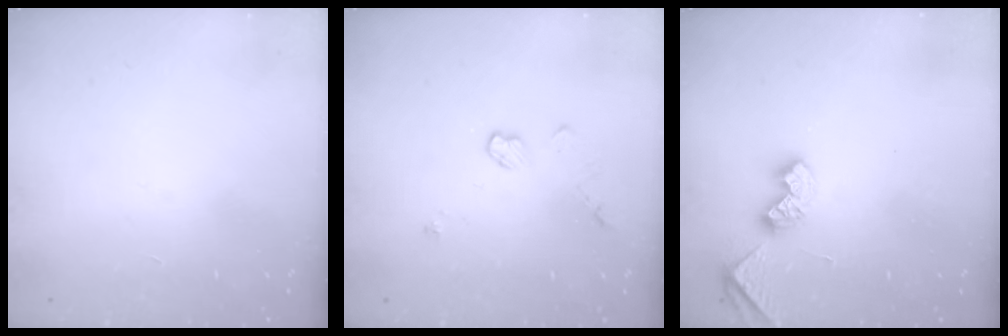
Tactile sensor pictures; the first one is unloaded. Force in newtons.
{"total": 5.2, "press": 5.1, "slide": 0.7}
{"total": 7.2, "press": 7.2, "slide": 0.5}